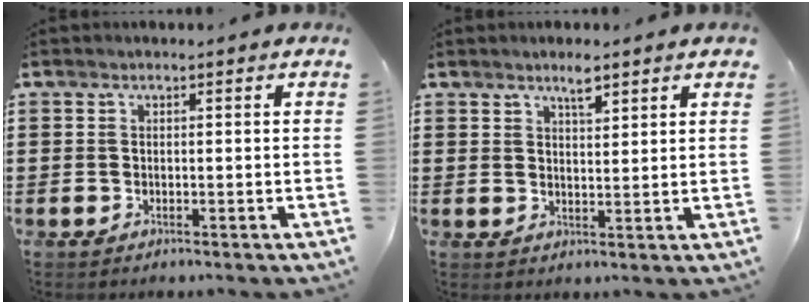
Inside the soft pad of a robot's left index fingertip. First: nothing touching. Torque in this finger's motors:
{"motor_torque": [0.25, 0.29, 0.12, 0.03]}